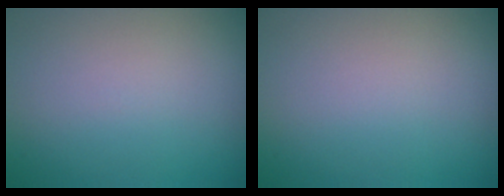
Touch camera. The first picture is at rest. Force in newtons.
{"total": 0.0}